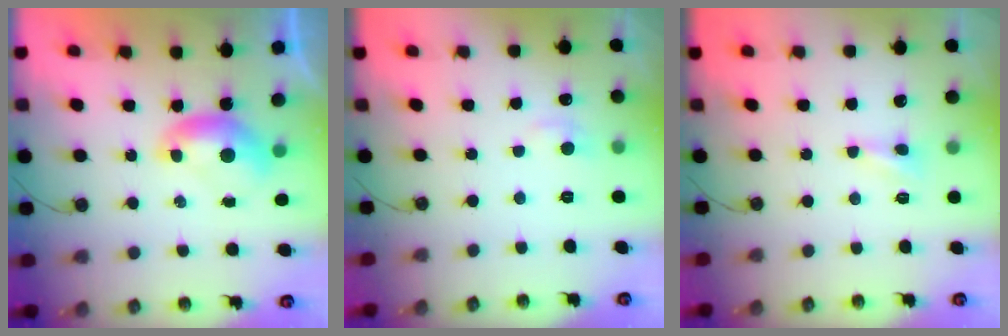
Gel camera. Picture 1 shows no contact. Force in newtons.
{"total": 0.9, "press": 0.5, "slide": 0.8}
{"total": 2.4, "press": 2.3, "slide": 0.4}